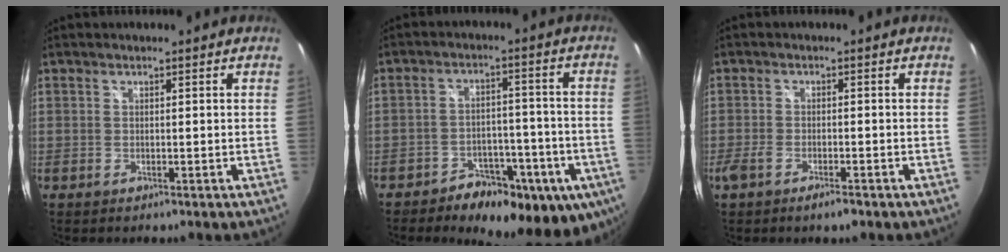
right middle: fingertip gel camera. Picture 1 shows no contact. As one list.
[{"total": 18.7, "force": [-10.9, 10.4, 11.2], "torque": [-0.173, -0.010, -0.140]}, {"total": 4.2, "force": [-2.8, 1.2, 2.9], "torque": [-0.070, -0.010, -0.054]}]